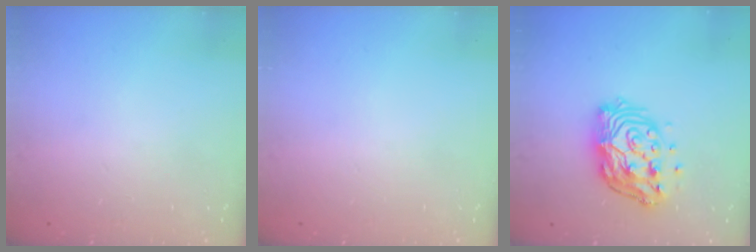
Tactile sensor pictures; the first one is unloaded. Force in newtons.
{"total": 0.0}
{"total": 13.4, "press": 13.3, "slide": 1.6}